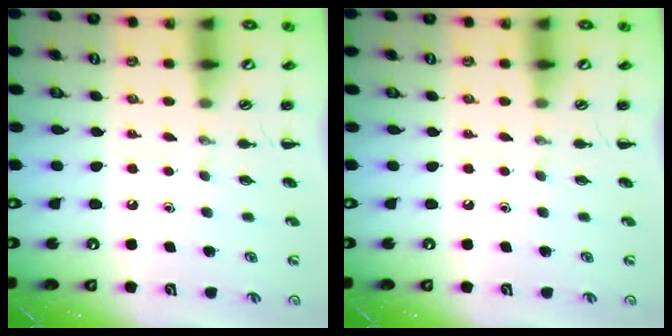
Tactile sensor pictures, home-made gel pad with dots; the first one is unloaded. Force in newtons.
{"total": 0.0}